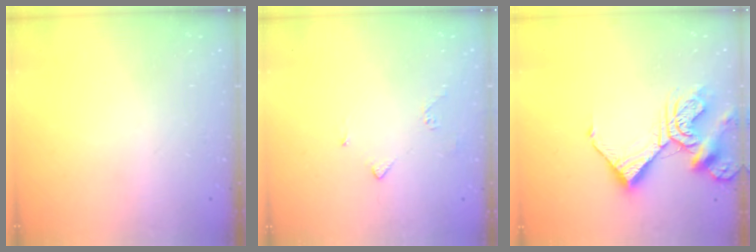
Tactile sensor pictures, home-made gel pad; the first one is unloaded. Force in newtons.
{"total": 3.3, "press": 3.3, "slide": 0.5}
{"total": 13.0, "press": 12.9, "slide": 1.7}